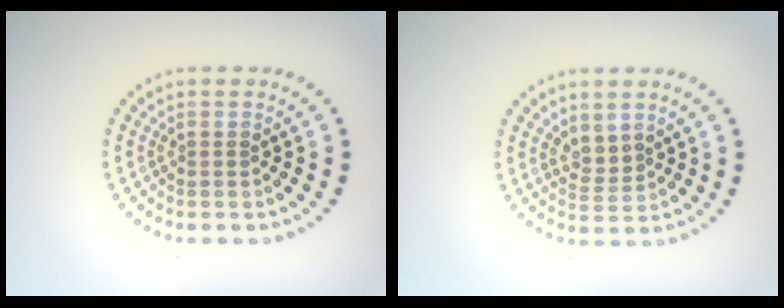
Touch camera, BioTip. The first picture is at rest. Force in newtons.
{"total": 1.5, "press": 1.2, "slide": 0.9}